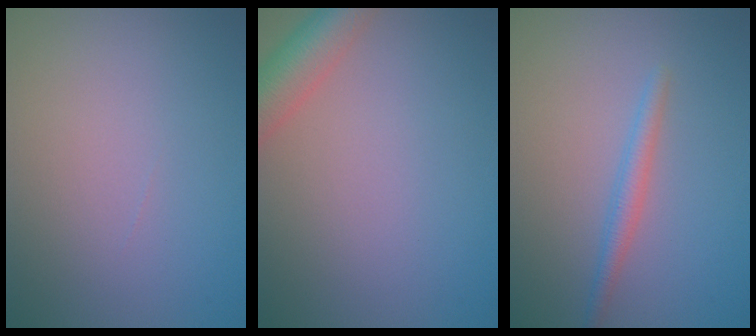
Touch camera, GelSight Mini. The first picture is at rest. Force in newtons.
{"total": 5.1, "press": 5.1, "slide": 0.3}
{"total": 1.8, "press": 1.8, "slide": 0.0}